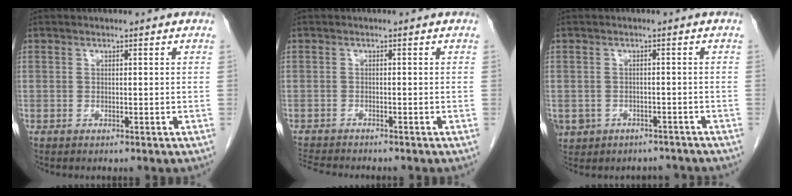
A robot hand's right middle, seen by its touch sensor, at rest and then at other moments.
{"total": 3.8, "force": [-3.7, -0.2, 0.9], "torque": [-0.022, -0.019, -0.065]}
{"total": 7.8, "force": [-5.0, 5.7, 1.9], "torque": [-0.042, 0.013, -0.060]}